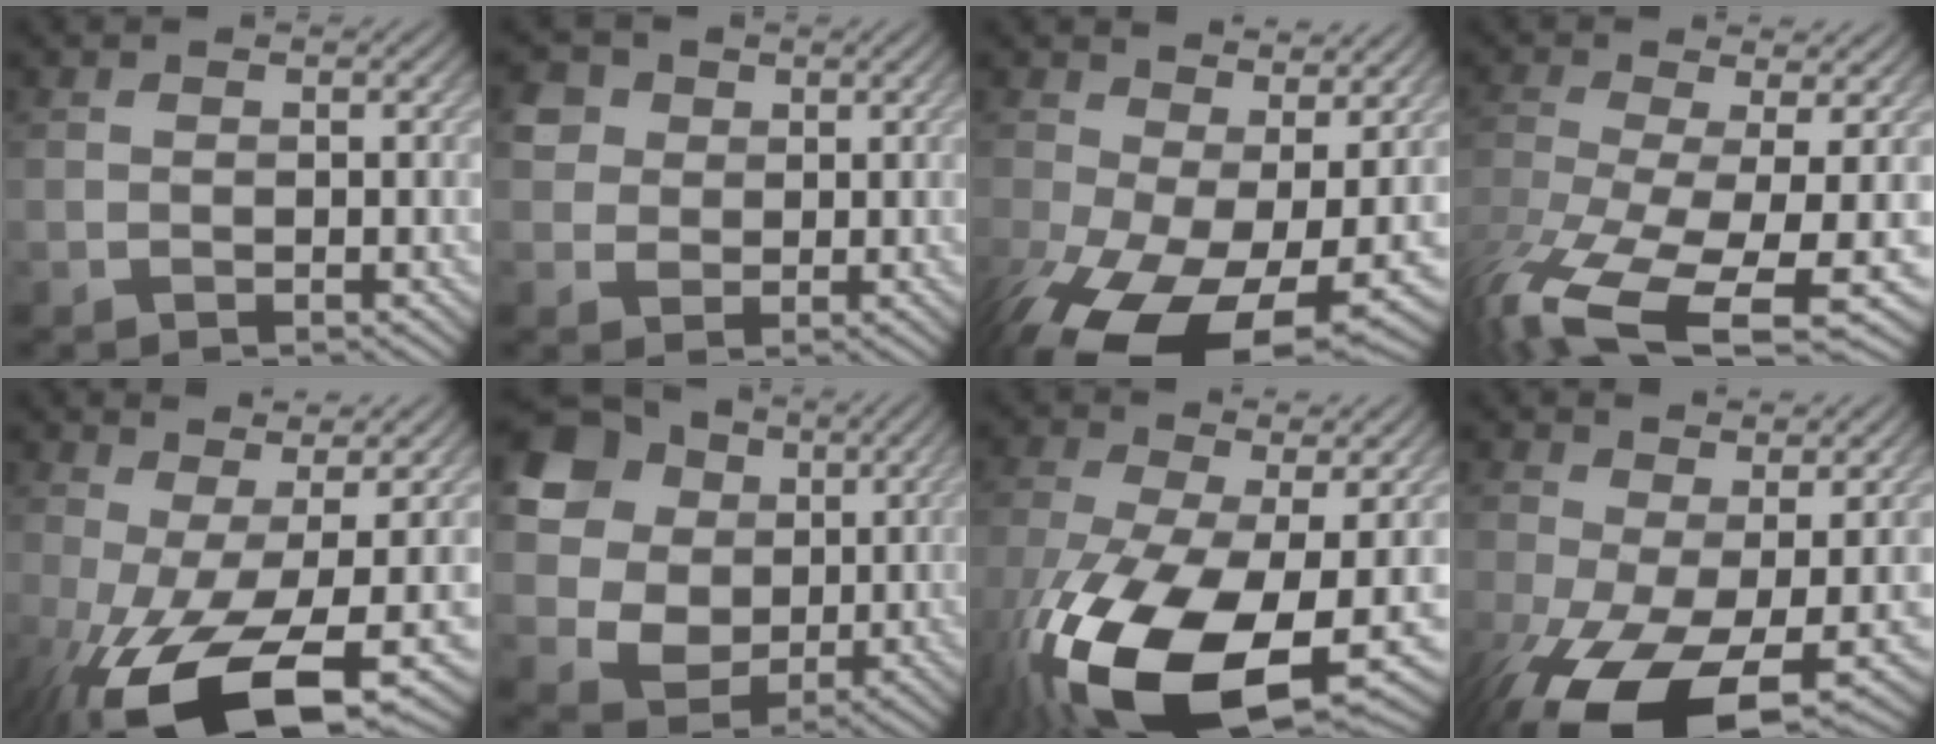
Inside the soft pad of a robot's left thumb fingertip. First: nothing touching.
{"total": 4.7, "force": [1.8, 4.0, 1.7], "torque": [-0.064, 0.003, 0.030]}
{"total": 16.0, "force": [-4.7, 8.5, 12.7], "torque": [-0.272, -0.066, -0.050]}
{"total": 13.5, "force": [-6.1, 4.1, 11.3], "torque": [-0.269, -0.038, -0.083]}
{"total": 15.0, "force": [-5.4, 5.4, 12.9], "torque": [-0.261, -0.025, -0.079]}
{"total": 14.2, "force": [4.1, 11.9, 6.6], "torque": [-0.226, 0.021, 0.090]}
{"total": 18.7, "force": [-6.2, 8.4, 15.5], "torque": [-0.347, -0.057, -0.089]}
{"total": 12.9, "force": [-4.6, 5.8, 10.6], "torque": [-0.224, -0.043, -0.064]}